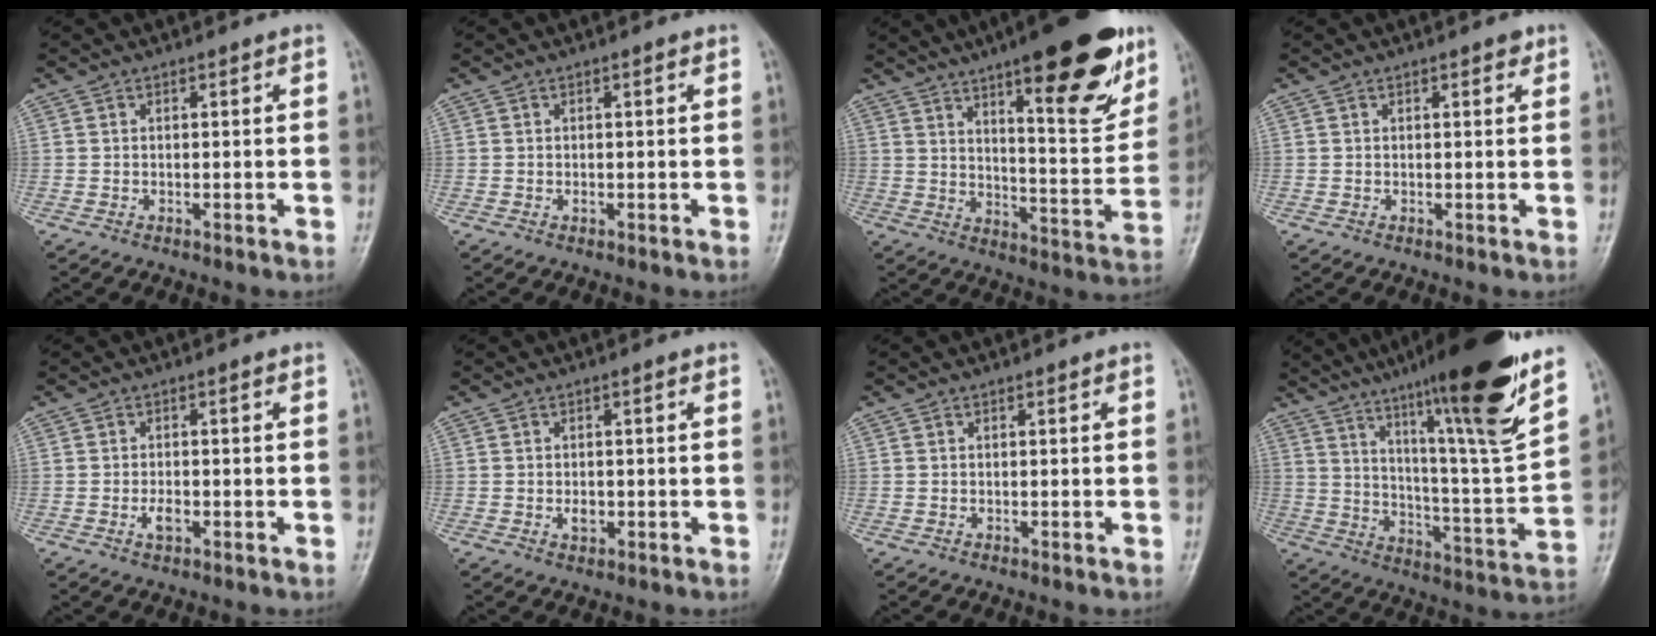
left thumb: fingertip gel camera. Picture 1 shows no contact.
{"total": 0.8, "force": [0.1, 0.4, 0.7], "torque": [-0.008, 0.003, 0.003]}
{"total": 21.9, "force": [12.7, 6.0, 16.8], "torque": [-0.198, -0.058, 0.185]}
{"total": 1.3, "force": [0.8, 0.5, 0.9], "torque": [-0.007, -0.001, 0.007]}
{"total": 2.4, "force": [-0.8, 1.2, 2.0], "torque": [-0.033, 0.003, -0.014]}
{"total": 2.2, "force": [-0.3, 1.4, 1.6], "torque": [-0.018, 0.001, -0.004]}
{"total": 0.0}
{"total": 24.5, "force": [16.4, 1.7, 18.2], "torque": [-0.255, -0.067, 0.257]}